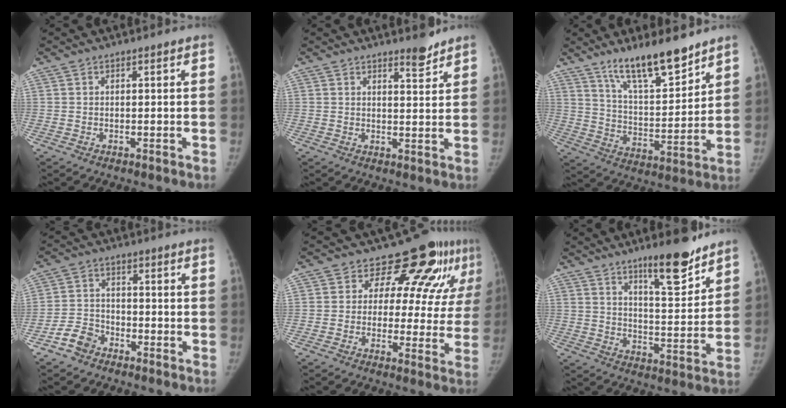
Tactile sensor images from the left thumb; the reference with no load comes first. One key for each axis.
{"total": 3.5, "fx": 3.0, "fy": 0.8, "fz": 1.6, "tx": -0.012, "ty": -0.028, "tz": 0.044}
{"total": 14.6, "fx": 11.1, "fy": 3.6, "fz": 8.8, "tx": -0.125, "ty": -0.077, "tz": 0.198}
{"total": 5.4, "fx": -3.8, "fy": 3.6, "fz": 1.5, "tx": -0.018, "ty": 0.022, "tz": -0.077}
{"total": 14.0, "fx": 8.0, "fy": 7.3, "fz": 8.9, "tx": -0.061, "ty": -0.040, "tz": 0.085}
{"total": 11.9, "fx": 8.6, "fy": 2.8, "fz": 7.7, "tx": -0.095, "ty": -0.065, "tz": 0.139}